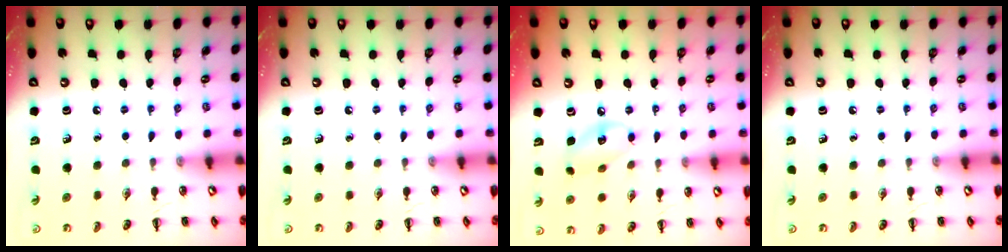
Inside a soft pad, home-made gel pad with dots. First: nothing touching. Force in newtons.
{"total": 0.0}
{"total": 7.4, "press": 7.3, "slide": 1.0}
{"total": 0.0}